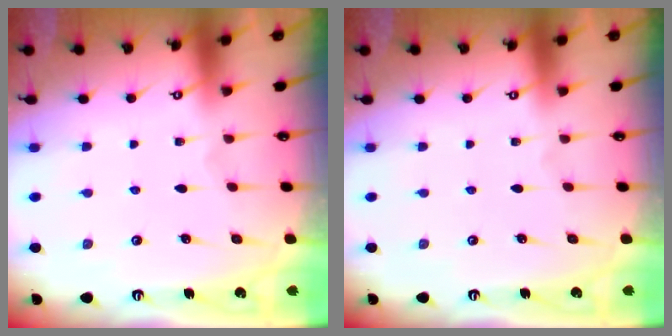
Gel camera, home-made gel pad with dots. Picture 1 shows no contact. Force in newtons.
{"total": 0.0}